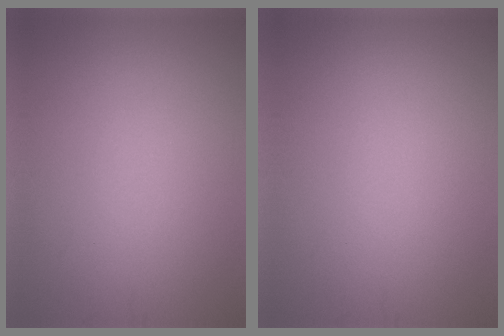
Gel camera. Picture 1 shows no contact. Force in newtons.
{"total": 0.0}